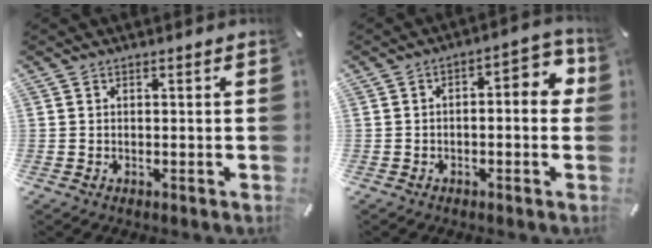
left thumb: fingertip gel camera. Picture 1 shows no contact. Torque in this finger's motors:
{"motor_torque": [0.18, 0.10, 0.36, 0.35, 0.04]}